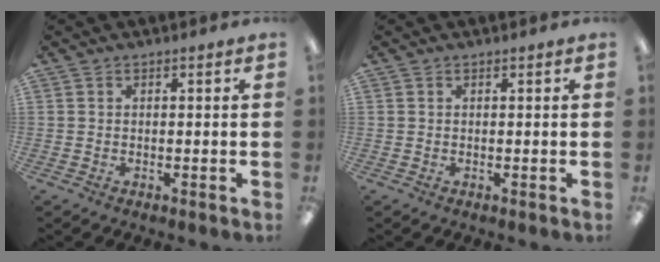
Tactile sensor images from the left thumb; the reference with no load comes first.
{"total": 0.0}